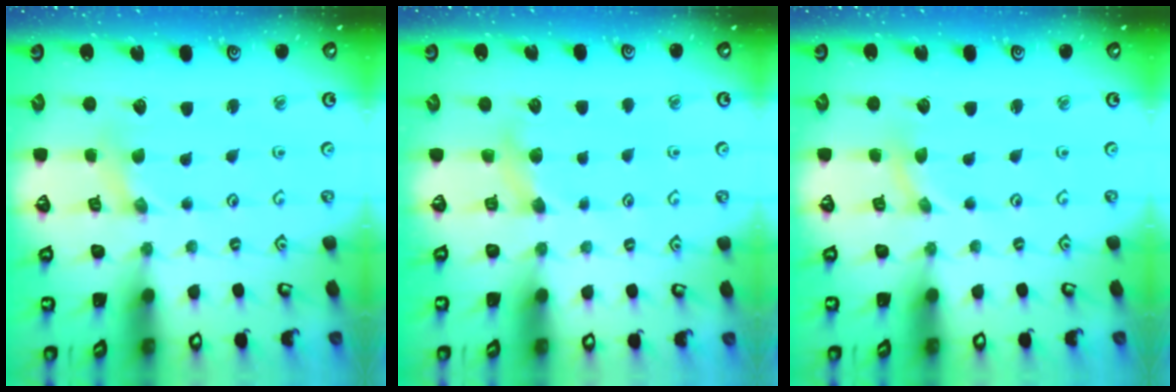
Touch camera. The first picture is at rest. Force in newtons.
{"total": 3.1, "press": 3.1, "slide": 0.4}
{"total": 0.0}